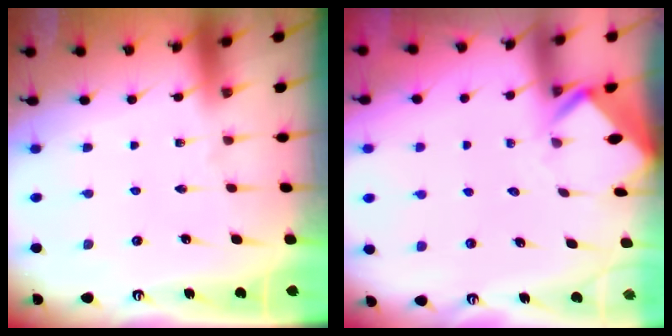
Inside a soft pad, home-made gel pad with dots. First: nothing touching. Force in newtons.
{"total": 2.7, "press": 2.7, "slide": 0.1}